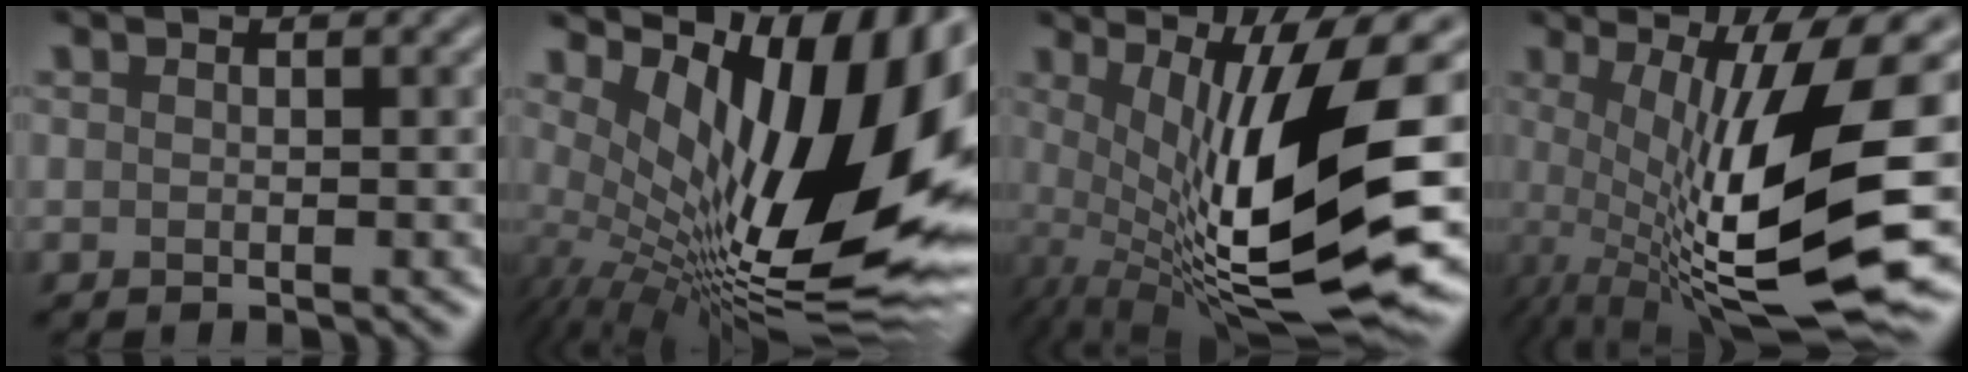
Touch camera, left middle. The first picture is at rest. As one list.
[{"total": 18.0, "force": [3.0, 7.5, 16.1], "torque": [-0.238, -0.003, 0.056]}, {"total": 14.7, "force": [-0.6, 3.7, 14.2], "torque": [-0.218, -0.014, 0.000]}, {"total": 13.9, "force": [-1.0, 3.4, 13.4], "torque": [-0.208, -0.014, -0.010]}]